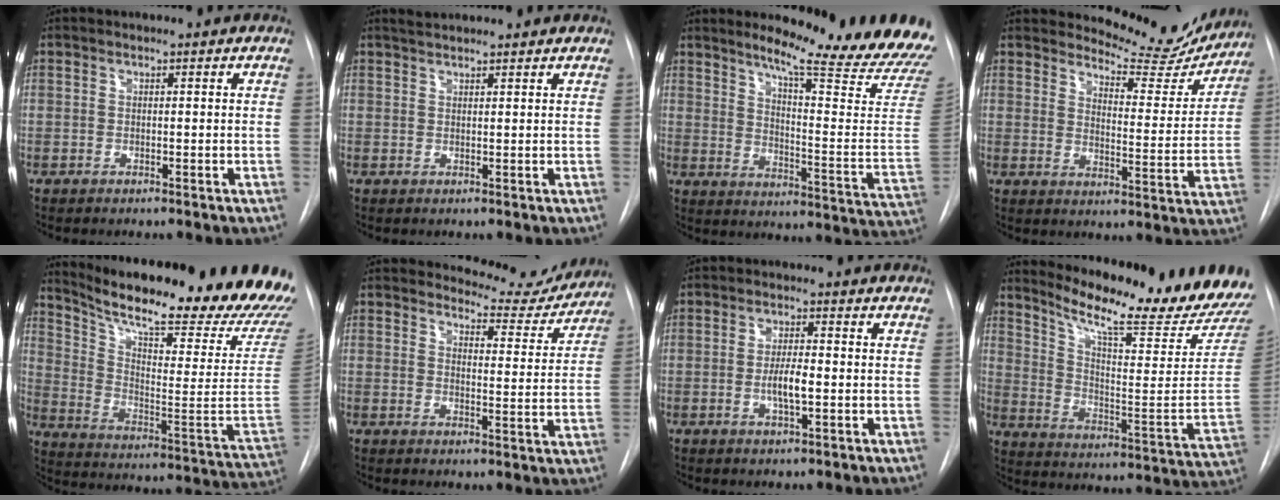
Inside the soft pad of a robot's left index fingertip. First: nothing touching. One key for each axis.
{"total": 3.9, "fx": 3.7, "fy": 0.0, "fz": 1.3, "tx": -0.020, "ty": 0.031, "tz": 0.057}
{"total": 22.0, "fx": 19.6, "fy": -0.6, "fz": 10.0, "tx": -0.142, "ty": -0.124, "tz": 0.238}
{"total": 13.1, "fx": 12.7, "fy": 2.8, "fz": 1.6, "tx": -0.014, "ty": -0.046, "tz": 0.151}
{"total": 31.5, "fx": 26.3, "fy": 3.5, "fz": 17.1, "tx": -0.263, "ty": -0.091, "tz": 0.349}
{"total": 9.3, "fx": 9.1, "fy": 2.0, "fz": -0.1, "tx": 0.012, "ty": -0.032, "tz": 0.103}
{"total": 4.1, "fx": -0.7, "fy": 0.8, "fz": 3.9, "tx": -0.075, "ty": -0.002, "tz": -0.011}
{"total": 22.1, "fx": 20.0, "fy": -0.1, "fz": 9.4, "tx": -0.158, "ty": -0.105, "tz": 0.273}